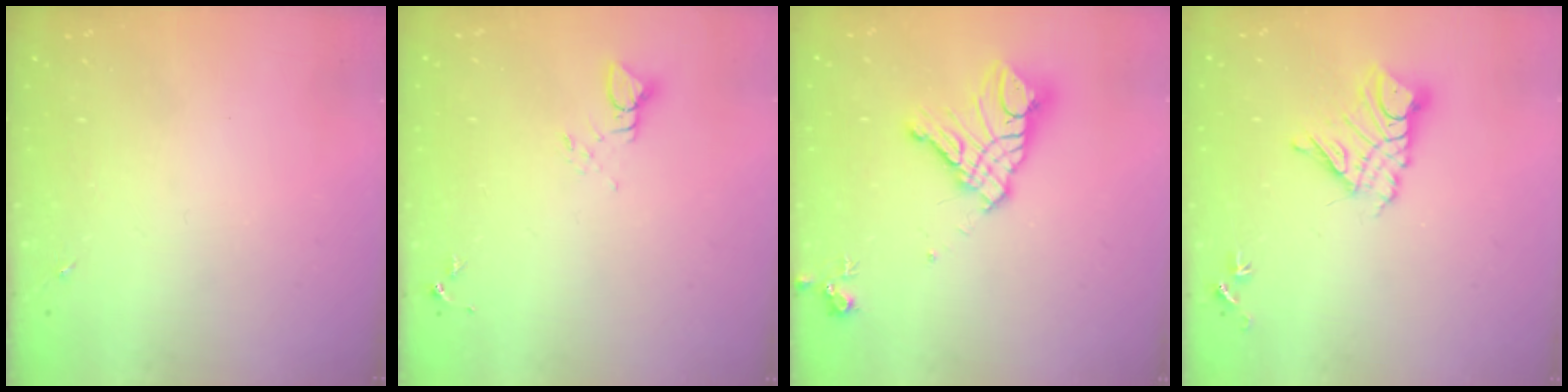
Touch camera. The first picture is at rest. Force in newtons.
{"total": 3.9, "press": 3.9, "slide": 0.2}
{"total": 15.8, "press": 15.7, "slide": 1.7}
{"total": 11.9, "press": 11.9, "slide": 1.1}